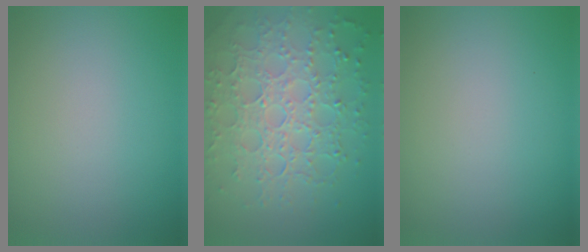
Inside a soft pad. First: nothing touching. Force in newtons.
{"total": 7.3, "press": 5.2, "slide": 5.0}
{"total": 0.0}